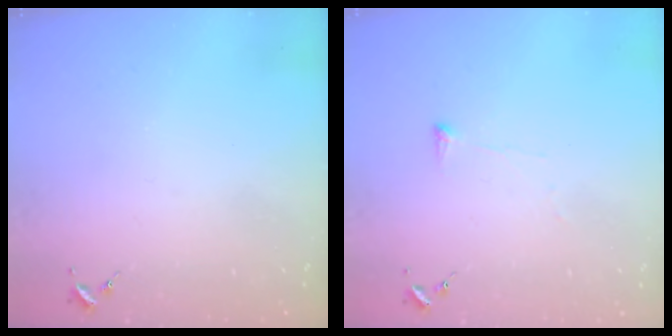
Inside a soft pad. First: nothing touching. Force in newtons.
{"total": 3.4, "press": 3.3, "slide": 0.5}